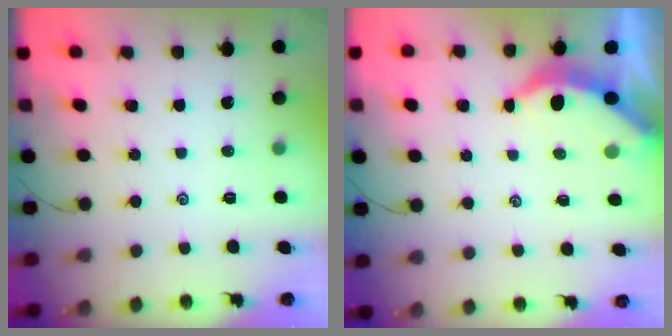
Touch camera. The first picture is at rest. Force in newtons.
{"total": 3.7, "press": 3.7, "slide": 0.5}